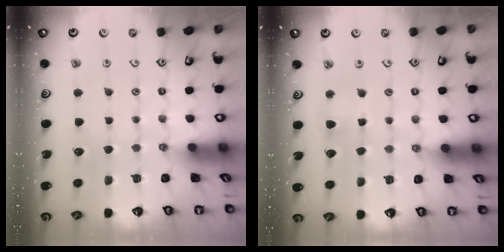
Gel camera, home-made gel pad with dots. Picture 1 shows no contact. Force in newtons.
{"total": 2.6, "press": 2.6, "slide": 0.5}